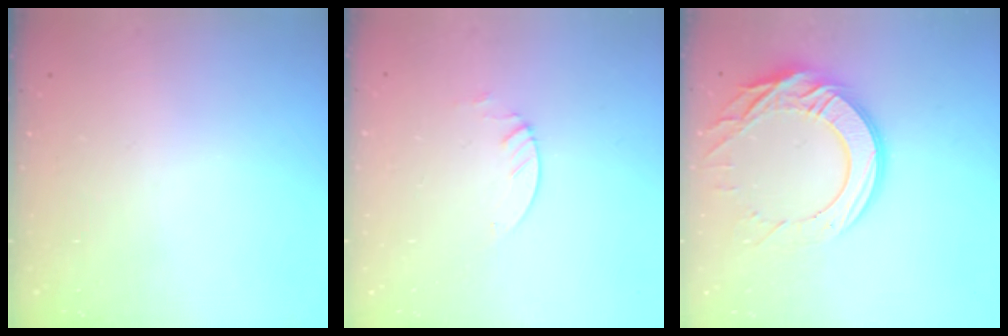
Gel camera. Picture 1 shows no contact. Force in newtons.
{"total": 2.1, "press": 2.1, "slide": 0.2}
{"total": 17.9, "press": 17.8, "slide": 1.9}